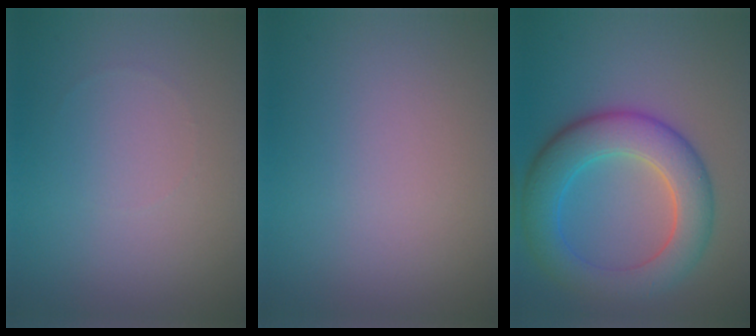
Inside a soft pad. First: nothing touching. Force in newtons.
{"total": 0.0}
{"total": 7.2, "press": 7.2, "slide": 0.2}